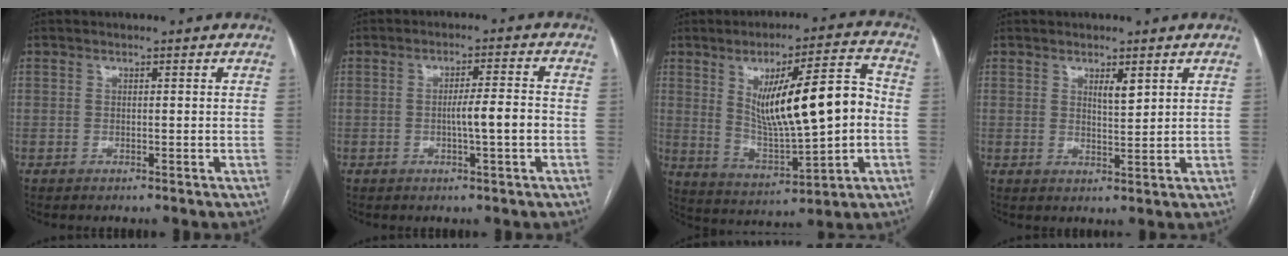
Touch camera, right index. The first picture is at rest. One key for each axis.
{"total": 4.8, "fx": -1.0, "fy": 0.1, "fz": 4.7, "tx": -0.074, "ty": 0.003, "tz": -0.015}
{"total": 16.1, "fx": 1.3, "fy": 3.1, "fz": 15.8, "tx": -0.260, "ty": 0.015, "tz": 0.032}
{"total": 2.5, "fx": 1.4, "fy": 0.6, "fz": 1.9, "tx": -0.036, "ty": -0.005, "tz": 0.027}